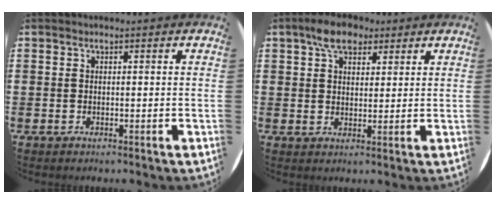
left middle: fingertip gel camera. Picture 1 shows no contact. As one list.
[{"total": 5.4, "force": [3.9, 2.8, 2.5], "torque": [-0.045, 0.005, 0.069]}]